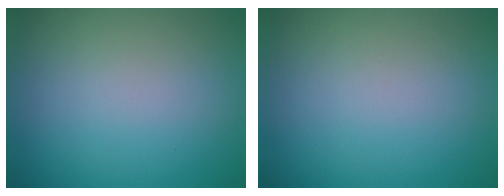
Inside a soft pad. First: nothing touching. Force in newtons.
{"total": 0.0}